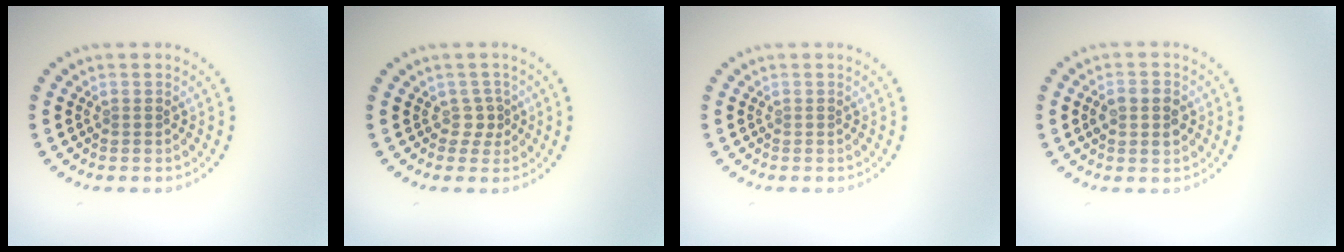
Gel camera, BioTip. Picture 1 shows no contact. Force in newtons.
{"total": 1.3, "press": 0.9, "slide": 0.9}
{"total": 0.0}
{"total": 2.6, "press": 2.6, "slide": 0.2}